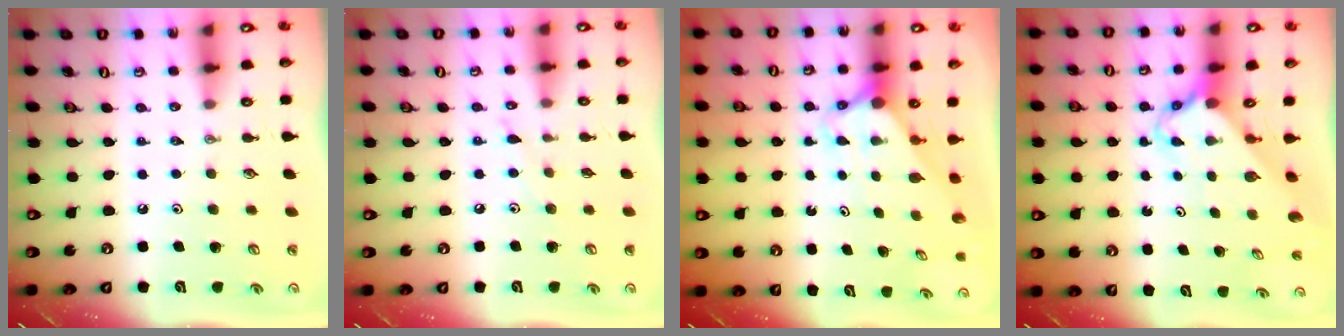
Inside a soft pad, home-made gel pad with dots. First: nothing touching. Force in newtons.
{"total": 5.8, "press": 5.8, "slide": 0.7}
{"total": 2.7, "press": 2.7, "slide": 0.1}
{"total": 2.7, "press": 2.7, "slide": 0.2}